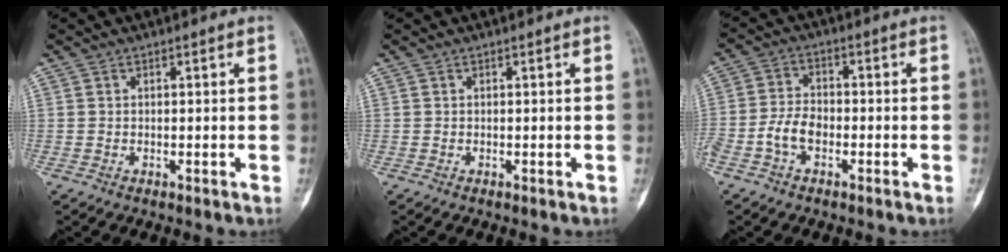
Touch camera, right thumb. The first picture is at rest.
{"total": 0.0}
{"total": 5.4, "force": [-2.2, 3.3, 3.6], "torque": [-0.069, 0.023, -0.049]}